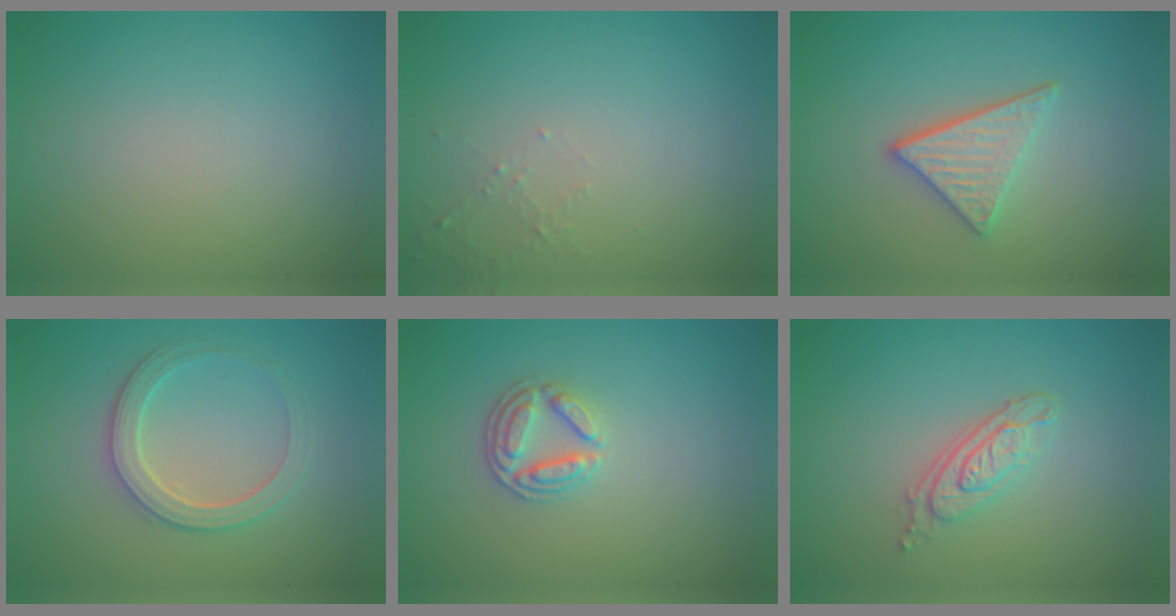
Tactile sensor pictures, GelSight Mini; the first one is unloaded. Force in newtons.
{"total": 1.1, "press": 1.0, "slide": 0.4}
{"total": 3.6, "press": 3.0, "slide": 1.9}
{"total": 2.8, "press": 2.8, "slide": 0.3}
{"total": 2.7, "press": 2.6, "slide": 0.9}
{"total": 3.1, "press": 2.6, "slide": 1.7}